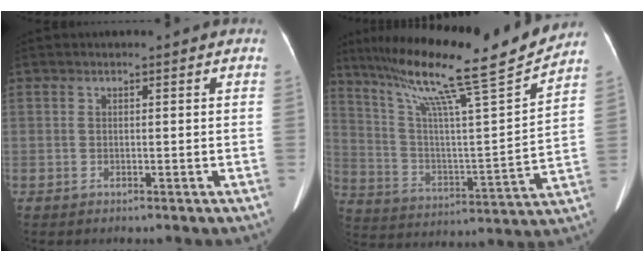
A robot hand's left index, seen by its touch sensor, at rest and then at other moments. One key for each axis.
{"total": 22.3, "fx": 18.0, "fy": -0.7, "fz": 13.2, "tx": -0.223, "ty": -0.002, "tz": 0.288}